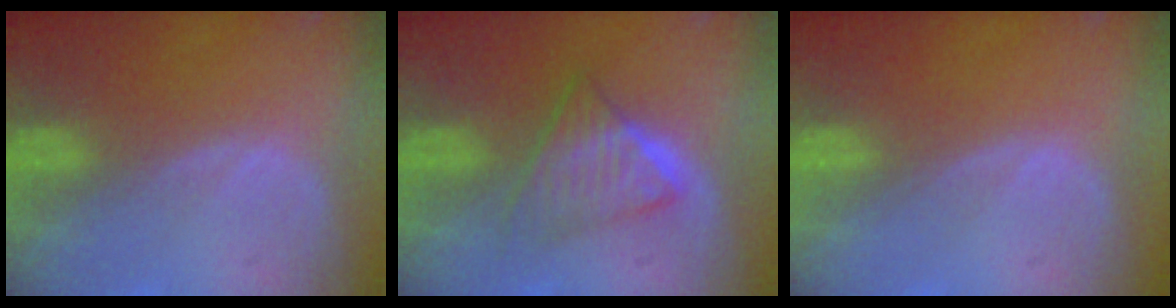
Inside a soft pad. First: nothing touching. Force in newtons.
{"total": 6.3, "press": 5.4, "slide": 3.2}
{"total": 0.0}